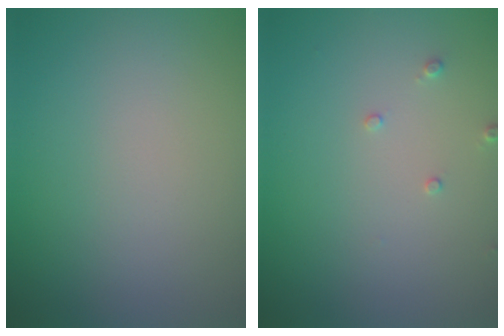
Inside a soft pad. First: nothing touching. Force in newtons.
{"total": 0.8, "press": 0.8, "slide": 0.2}